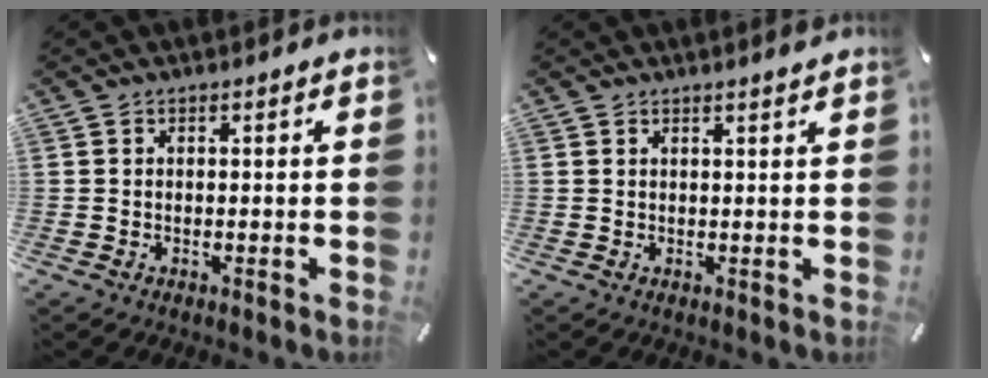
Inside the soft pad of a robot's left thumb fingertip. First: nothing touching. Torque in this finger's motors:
{"motor_torque": [0.33, -0.17, -0.08, -0.02, 0.02]}